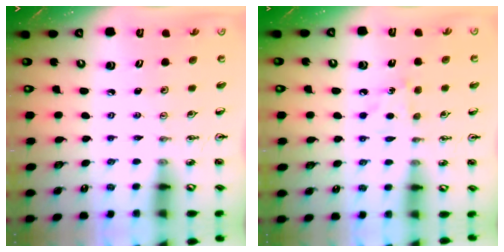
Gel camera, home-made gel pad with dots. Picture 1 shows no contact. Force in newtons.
{"total": 6.4, "press": 6.3, "slide": 0.9}